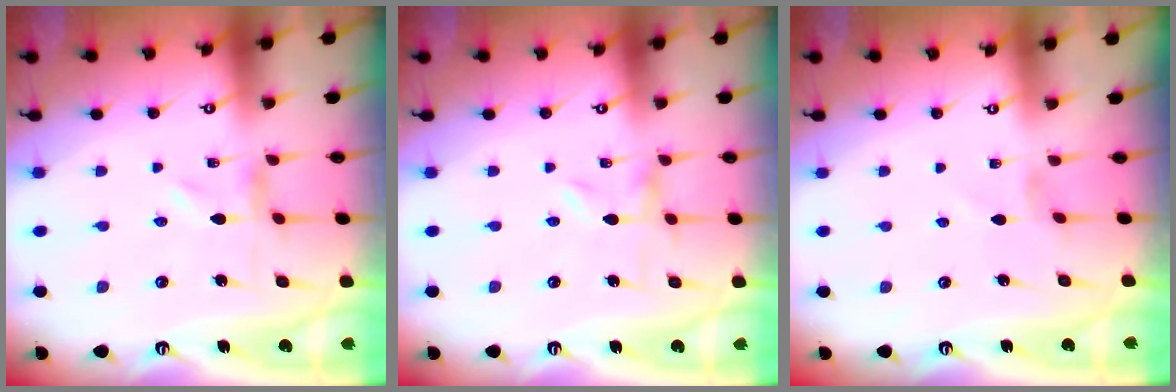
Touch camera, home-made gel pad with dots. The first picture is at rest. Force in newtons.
{"total": 0.0}
{"total": 0.5, "press": 0.4, "slide": 0.3}